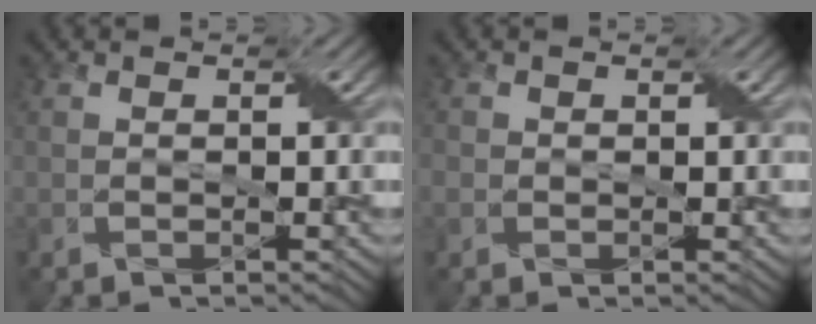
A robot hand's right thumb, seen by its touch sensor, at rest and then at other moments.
{"total": 1.4, "force": [-0.1, 1.4, 0.5], "torque": [-0.010, -0.006, -0.002]}